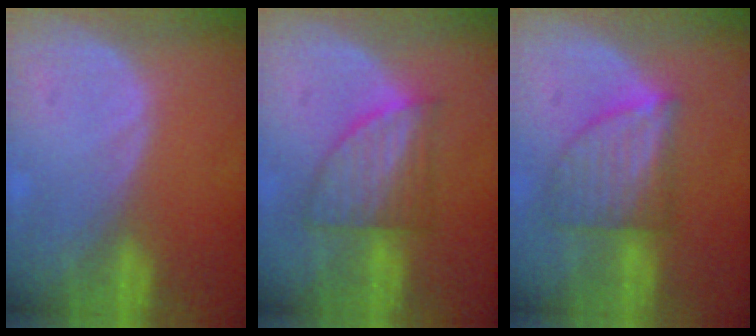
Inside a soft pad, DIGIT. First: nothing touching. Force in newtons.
{"total": 7.0, "press": 6.4, "slide": 2.8}
{"total": 7.2, "press": 6.6, "slide": 2.8}